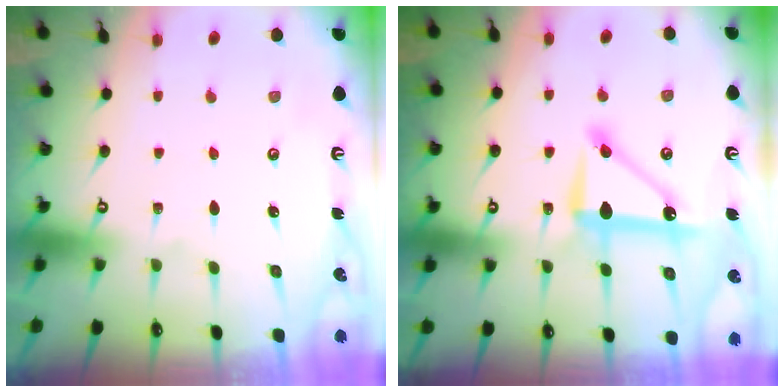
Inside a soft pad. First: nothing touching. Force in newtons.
{"total": 11.4, "press": 11.4, "slide": 0.8}